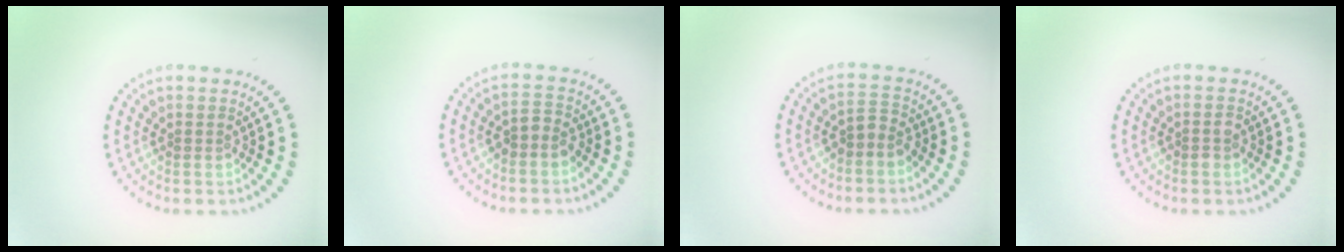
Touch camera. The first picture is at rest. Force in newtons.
{"total": 1.6, "press": 1.3, "slide": 0.9}
{"total": 1.7, "press": 1.3, "slide": 1.0}
{"total": 1.0, "press": 1.0, "slide": 0.2}